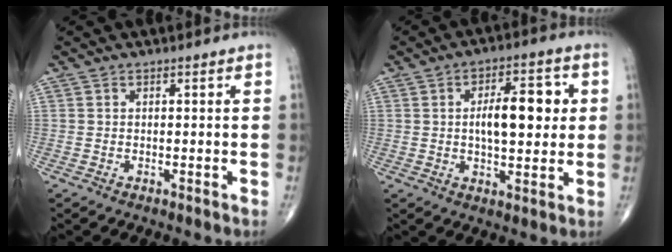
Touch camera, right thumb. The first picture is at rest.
{"total": 11.4, "force": [1.5, 5.2, 10.0], "torque": [-0.130, 0.004, 0.022]}